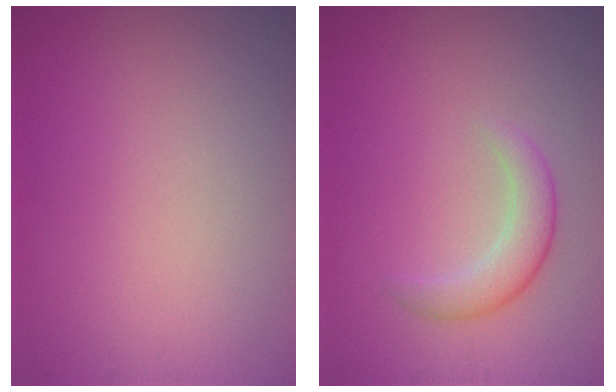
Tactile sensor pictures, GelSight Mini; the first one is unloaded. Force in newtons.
{"total": 2.7, "press": 2.7, "slide": 0.1}